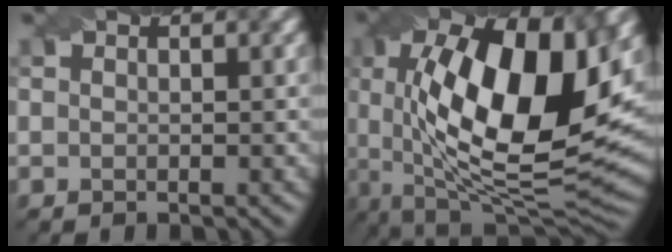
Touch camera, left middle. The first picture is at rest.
{"total": 16.4, "force": [3.2, 6.5, 14.8], "torque": [-0.235, -0.005, 0.045]}